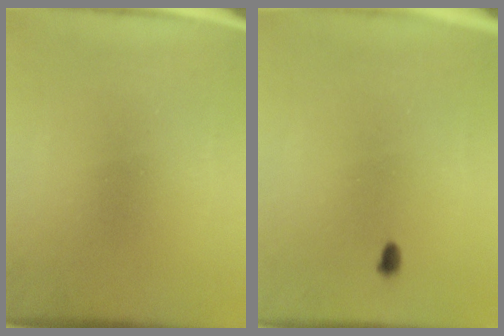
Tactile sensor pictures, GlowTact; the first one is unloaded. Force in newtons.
{"total": 1.0}